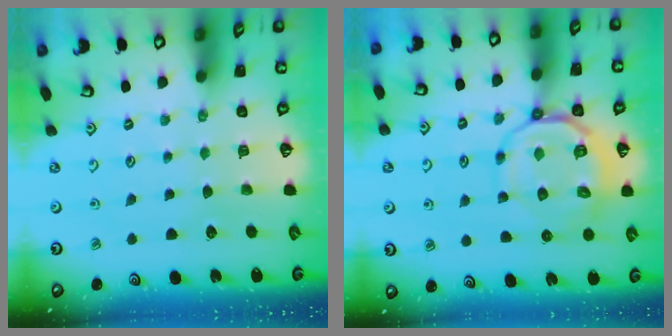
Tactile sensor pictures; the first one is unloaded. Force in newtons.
{"total": 11.9, "press": 11.7, "slide": 2.4}